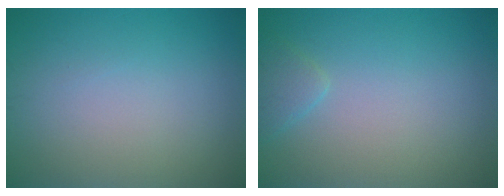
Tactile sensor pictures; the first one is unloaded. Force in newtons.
{"total": 1.4, "press": 1.4, "slide": 0.2}